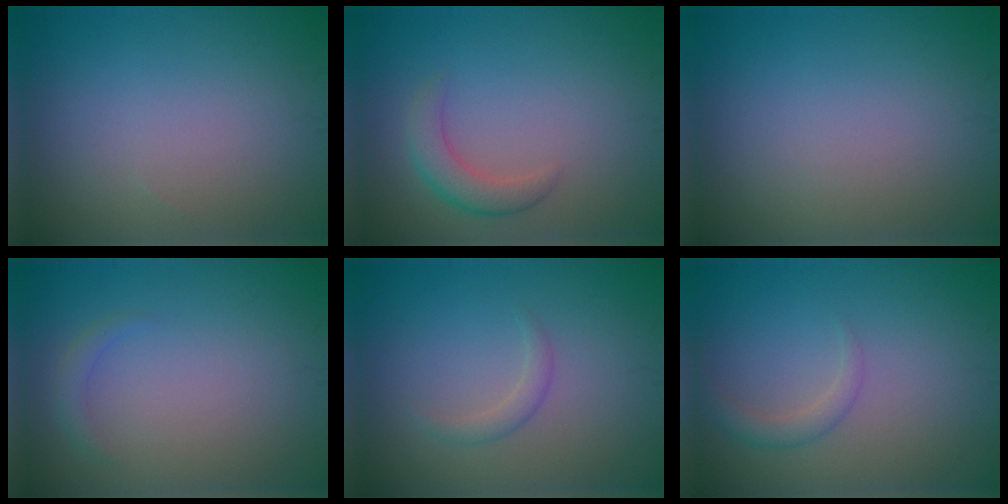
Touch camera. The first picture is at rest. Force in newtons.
{"total": 2.7, "press": 2.6, "slide": 0.2}
{"total": 0.0}
{"total": 1.1, "press": 1.1, "slide": 0.0}
{"total": 1.2, "press": 1.2, "slide": 0.1}
{"total": 1.7, "press": 1.7, "slide": 0.1}